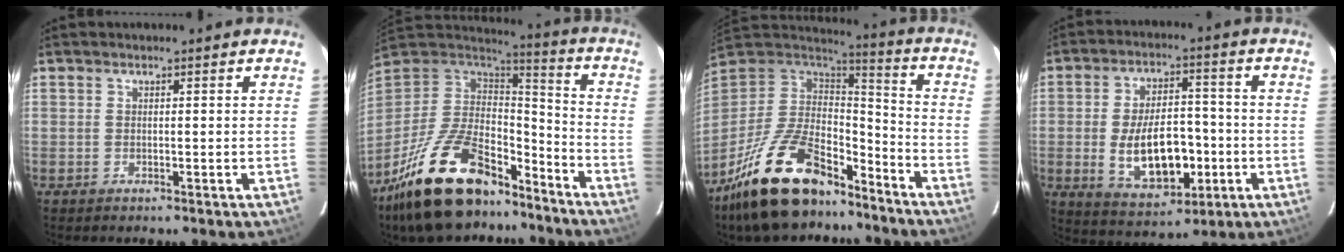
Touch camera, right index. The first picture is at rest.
{"total": 26.2, "force": [-18.2, 11.2, 15.2], "torque": [-0.300, -0.007, -0.293]}
{"total": 24.5, "force": [-17.1, 10.3, 14.1], "torque": [-0.283, -0.007, -0.282]}
{"total": 13.9, "force": [-3.0, 7.3, 11.4], "torque": [-0.214, 0.006, -0.026]}